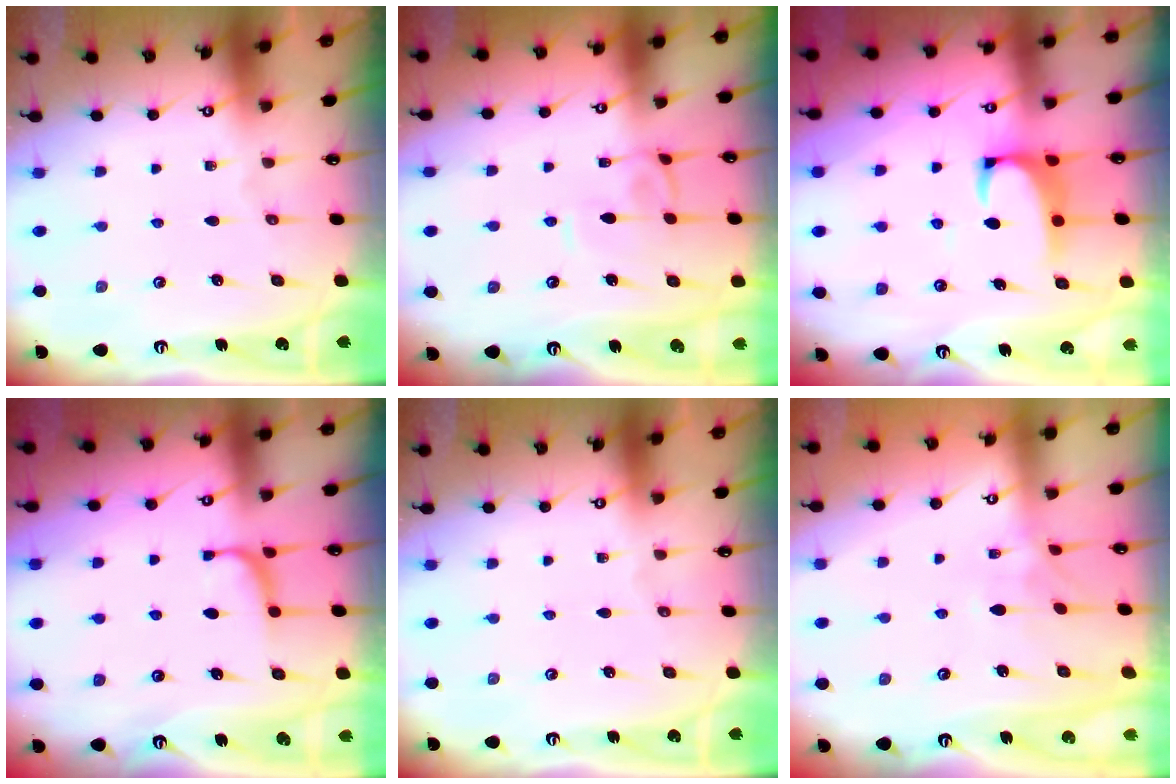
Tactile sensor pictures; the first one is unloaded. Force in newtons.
{"total": 1.0, "press": 1.0, "slide": 0.2}
{"total": 2.2, "press": 1.9, "slide": 1.0}
{"total": 2.2, "press": 2.2, "slide": 0.3}
{"total": 0.0}
{"total": 2.8, "press": 2.6, "slide": 0.9}